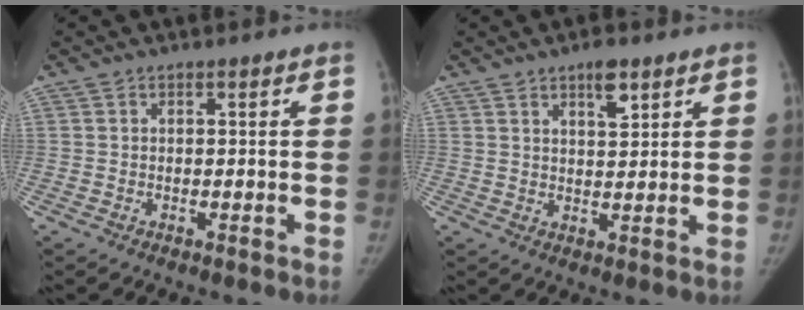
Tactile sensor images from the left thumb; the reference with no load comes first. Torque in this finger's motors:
{"motor_torque": [0.61, -0.44, 0.98, -0.74, 0.21]}